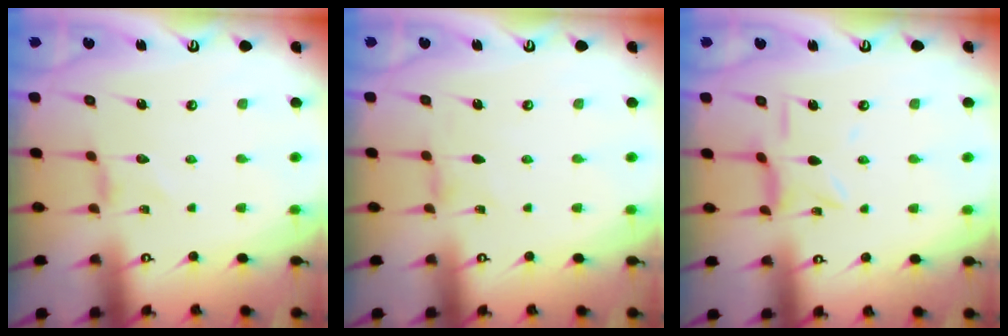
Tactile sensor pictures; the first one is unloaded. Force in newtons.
{"total": 0.0}
{"total": 4.0, "press": 4.0, "slide": 0.3}